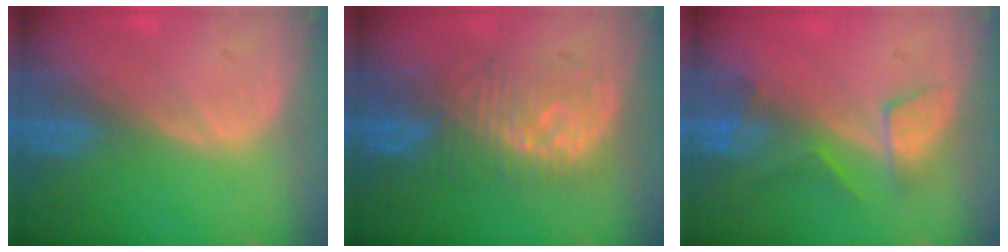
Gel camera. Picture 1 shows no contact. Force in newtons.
{"total": 8.2, "press": 8.2, "slide": 0.5}
{"total": 4.7, "press": 4.6, "slide": 1.2}